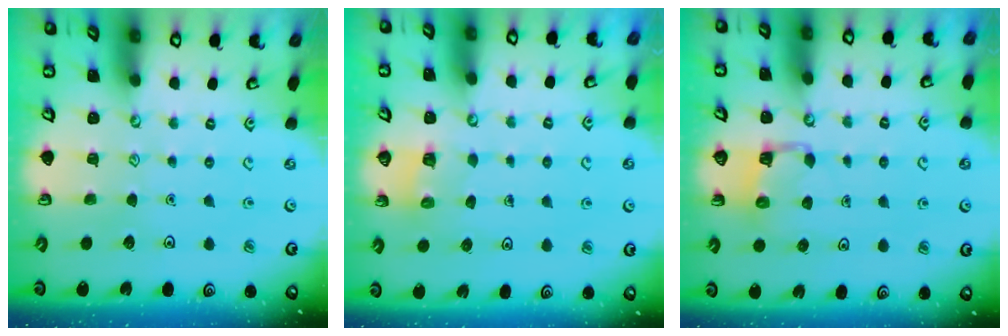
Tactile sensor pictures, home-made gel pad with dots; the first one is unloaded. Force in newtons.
{"total": 3.7, "press": 3.7, "slide": 0.2}
{"total": 3.4, "press": 3.3, "slide": 0.5}